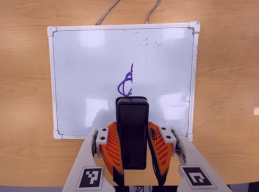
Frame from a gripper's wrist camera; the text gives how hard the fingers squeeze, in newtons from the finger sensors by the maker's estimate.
{"total": 8.4, "left": 6.2, "right": 10.6}